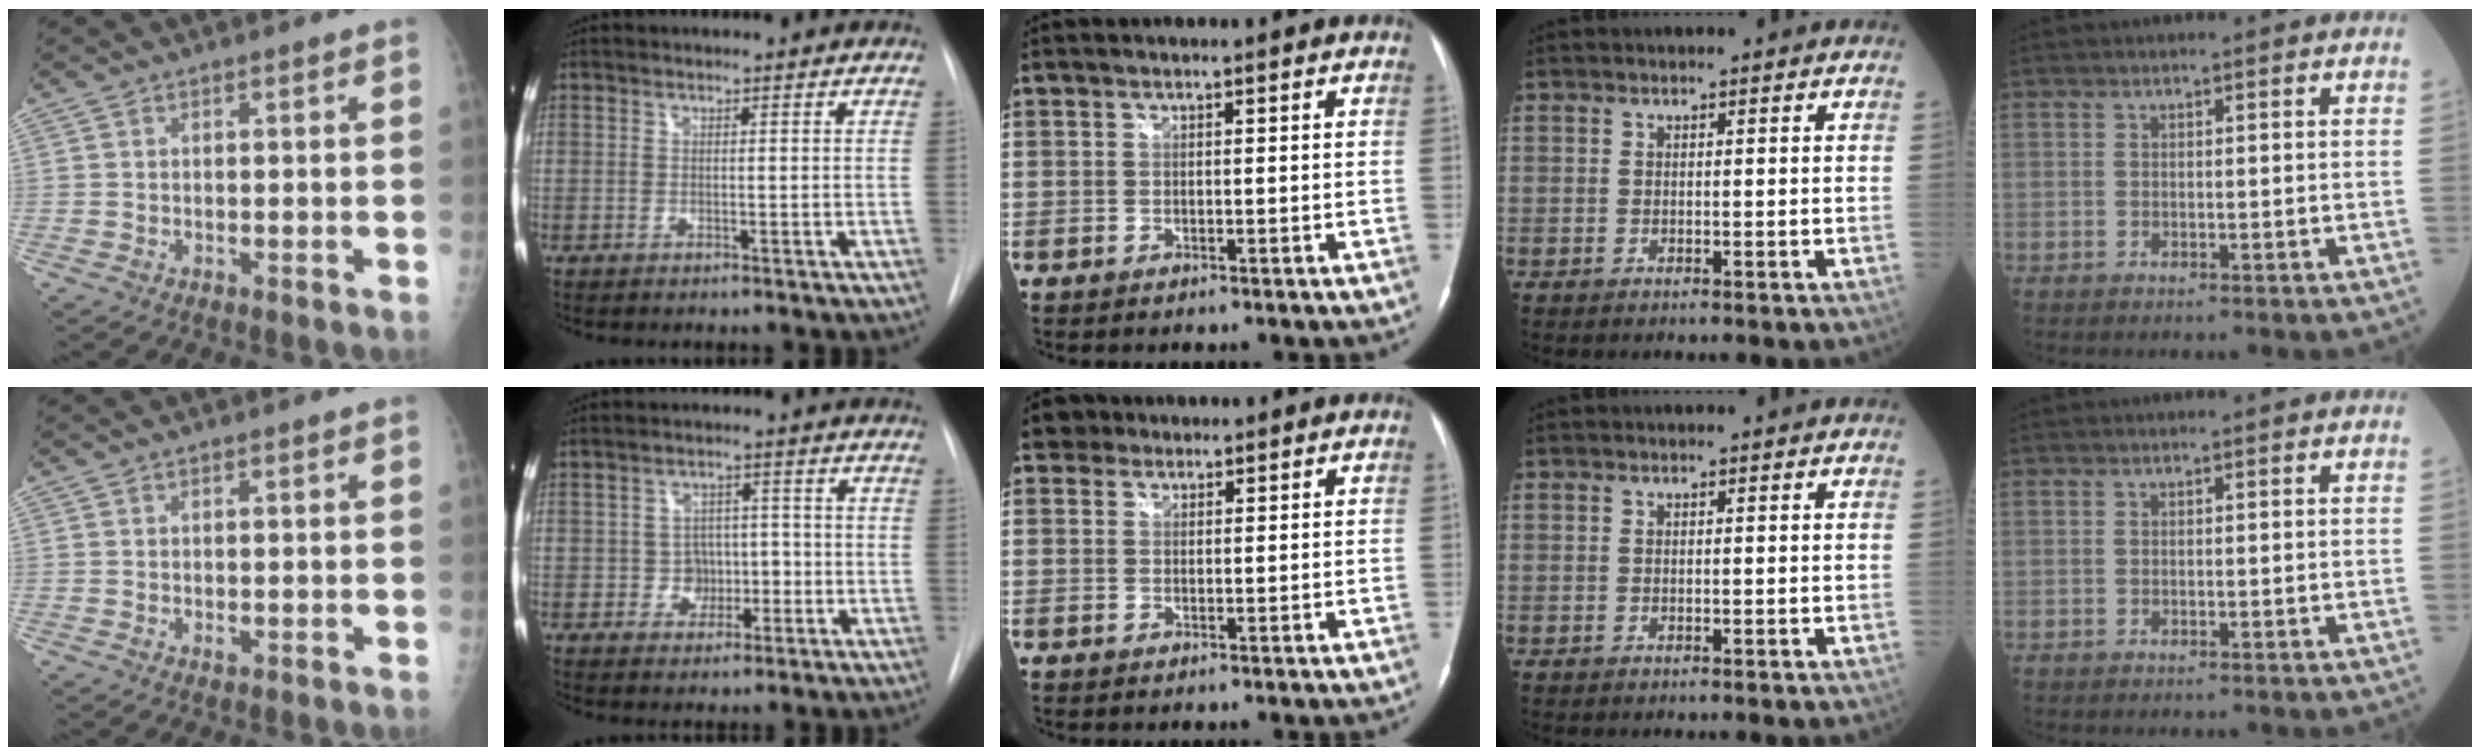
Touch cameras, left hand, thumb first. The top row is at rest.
{"thumb": {"total": 0.8, "force": [0.0, 0.5, 0.6], "torque": [-0.008, -0.002, 0.002]}, "index": {"total": 4.4, "force": [-1.8, 3.7, 1.4], "torque": [-0.011, 0.008, -0.021]}, "middle": {"total": 2.4, "force": [1.8, 1.6, -0.1], "torque": [0.003, 0.012, 0.027]}}